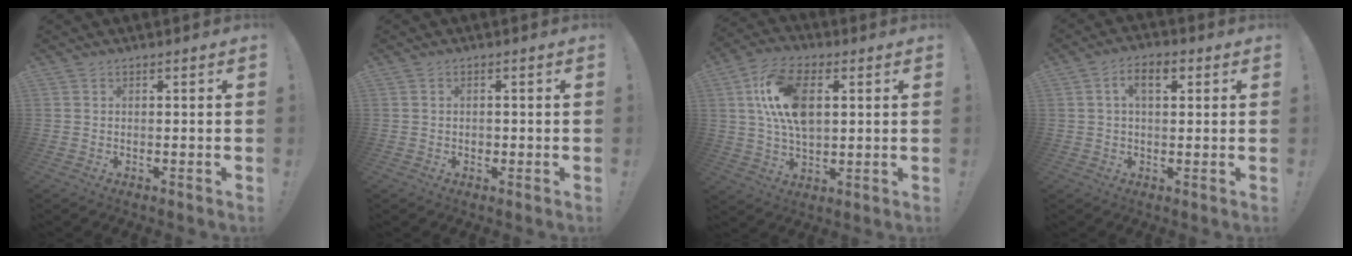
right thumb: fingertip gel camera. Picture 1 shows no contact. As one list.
[{"total": 1.1, "force": [-0.5, 0.9, 0.3], "torque": [-0.009, 0.004, -0.009]}, {"total": 15.5, "force": [3.5, 9.0, 12.2], "torque": [-0.231, 0.006, 0.063]}, {"total": 6.2, "force": [1.8, 3.2, 5.0], "torque": [-0.077, 0.006, 0.026]}]